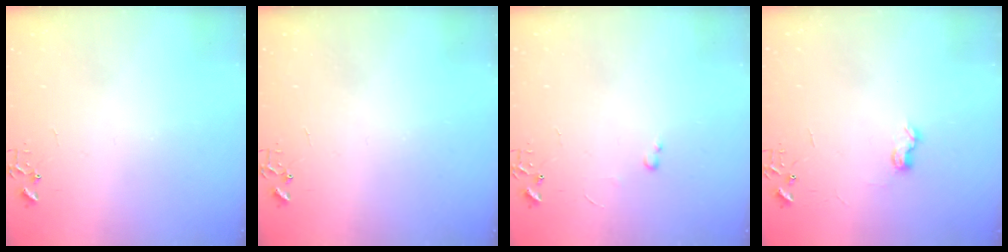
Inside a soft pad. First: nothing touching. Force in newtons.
{"total": 0.0}
{"total": 2.4, "press": 2.3, "slide": 0.4}
{"total": 7.2, "press": 7.2, "slide": 0.6}